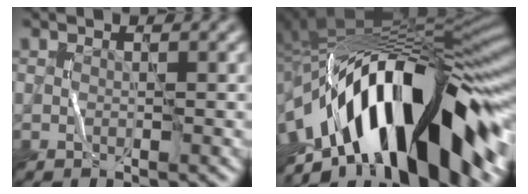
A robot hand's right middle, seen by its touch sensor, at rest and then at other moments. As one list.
[{"total": 17.2, "force": [-4.8, 7.1, 14.9], "torque": [-0.228, 0.029, -0.096]}]